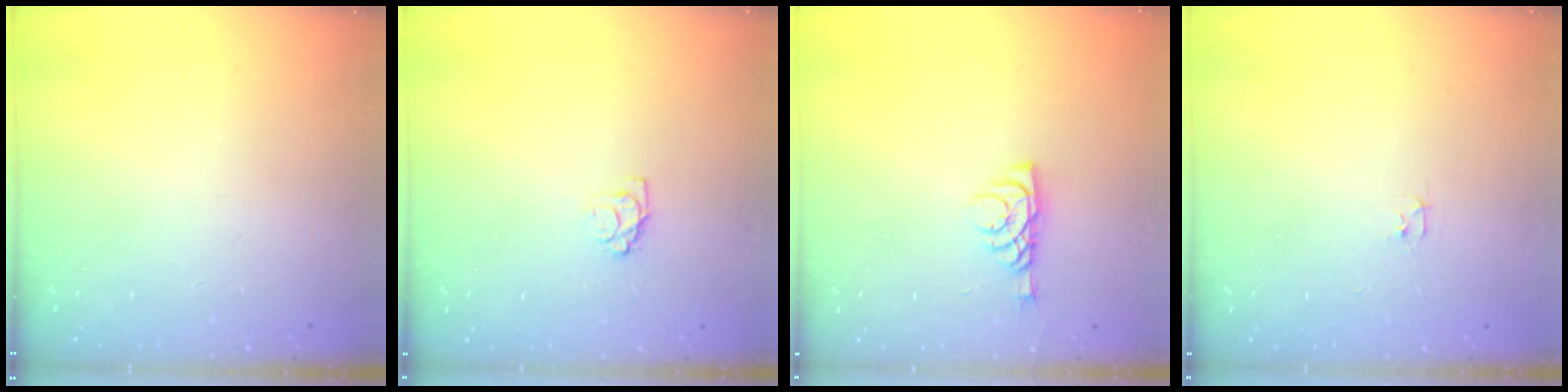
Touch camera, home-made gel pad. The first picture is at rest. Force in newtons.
{"total": 3.6, "press": 3.6, "slide": 0.4}
{"total": 6.0, "press": 6.0, "slide": 0.7}
{"total": 2.4, "press": 2.3, "slide": 0.4}